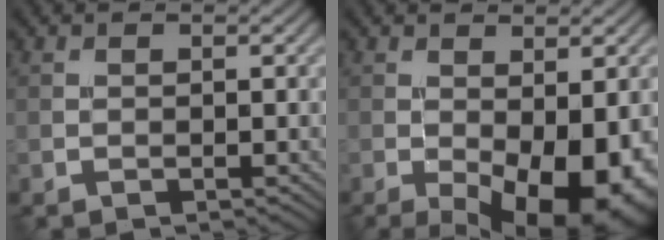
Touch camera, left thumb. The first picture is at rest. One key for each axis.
{"total": 12.1, "fx": -4.3, "fy": 5.6, "fz": 9.9, "tx": -0.146, "ty": -0.040, "tz": -0.040}